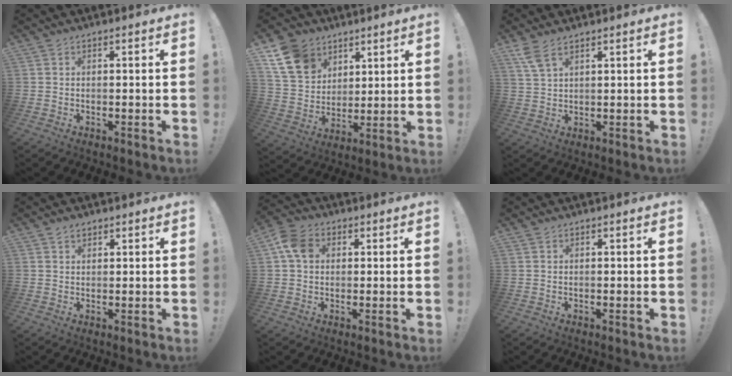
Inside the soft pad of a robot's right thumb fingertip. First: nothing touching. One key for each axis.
{"total": 14.9, "fx": 8.0, "fy": 11.1, "fz": 5.9, "tx": -0.112, "ty": -0.035, "tz": 0.163}
{"total": 5.0, "fx": 3.5, "fy": 1.7, "fz": 3.3, "tx": -0.067, "ty": -0.012, "tz": 0.066}
{"total": 1.7, "fx": 1.3, "fy": 1.0, "fz": 0.7, "tx": -0.010, "ty": -0.003, "tz": 0.023}
{"total": 7.9, "fx": 2.1, "fy": 5.8, "fz": 4.9, "tx": -0.093, "ty": 0.008, "tz": 0.044}
{"total": 0.0}